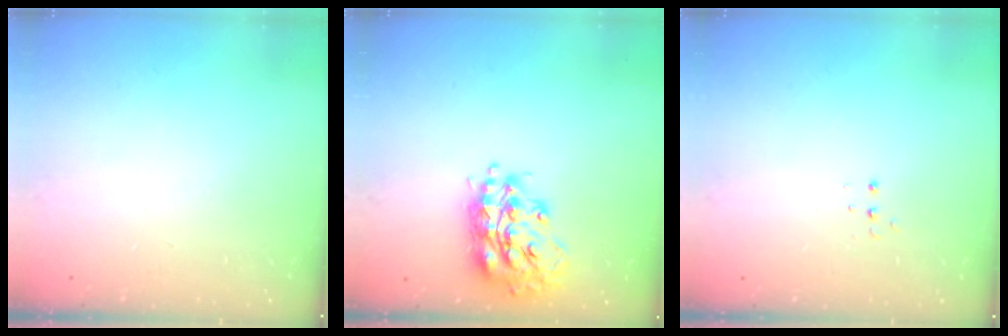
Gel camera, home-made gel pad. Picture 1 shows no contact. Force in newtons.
{"total": 17.4, "press": 17.4, "slide": 1.1}
{"total": 3.6, "press": 3.5, "slide": 0.8}